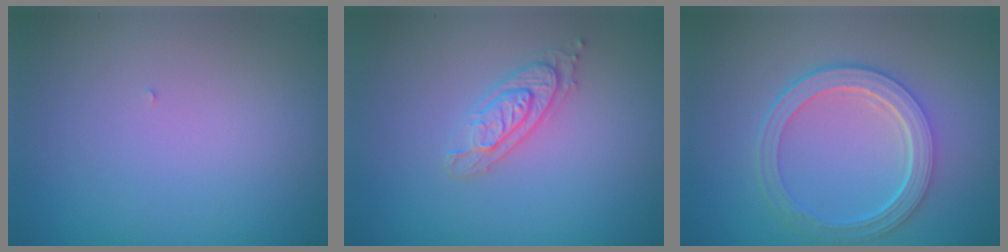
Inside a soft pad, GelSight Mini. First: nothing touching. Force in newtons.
{"total": 2.2, "press": 2.1, "slide": 0.5}
{"total": 5.2, "press": 3.9, "slide": 3.6}